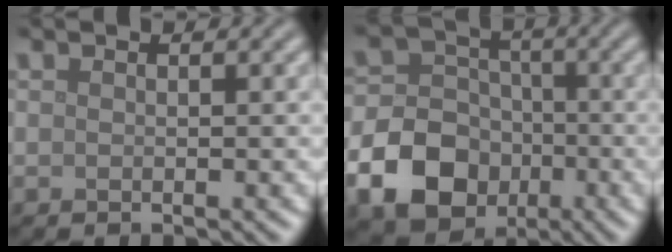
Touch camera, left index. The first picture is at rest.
{"total": 10.3, "force": [-4.0, 8.4, 4.5], "torque": [-0.082, -0.027, -0.104]}